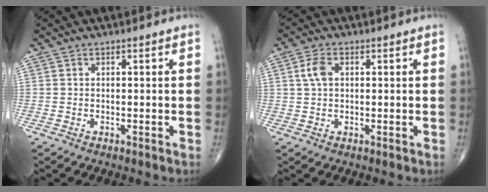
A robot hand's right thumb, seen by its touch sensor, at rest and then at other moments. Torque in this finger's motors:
{"motor_torque": [-0.11, 0.11, 0.01, -0.01, 0.03]}